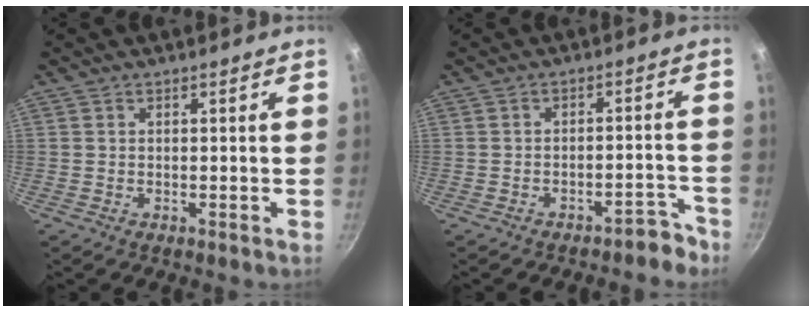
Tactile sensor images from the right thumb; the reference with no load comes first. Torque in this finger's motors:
{"motor_torque": [-0.16, 0.01, -0.20, 0.08, 0.05]}